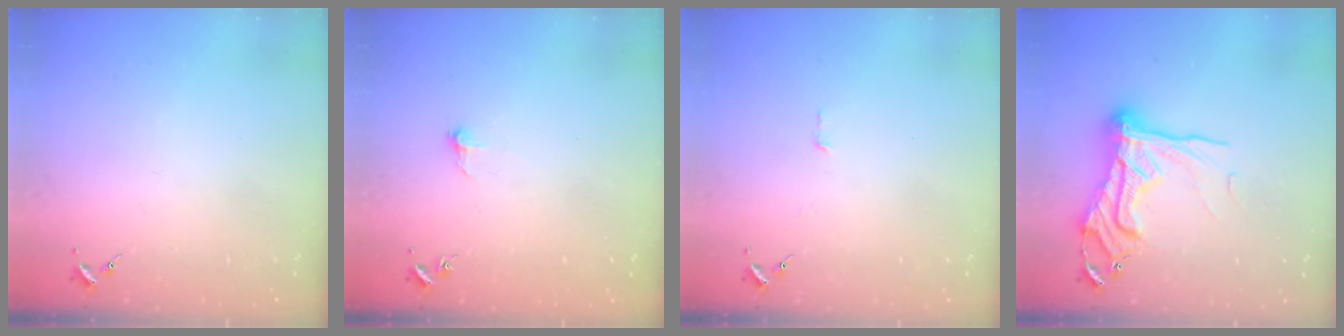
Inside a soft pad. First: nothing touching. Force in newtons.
{"total": 4.1, "press": 4.0, "slide": 0.3}
{"total": 2.8, "press": 2.8, "slide": 0.2}
{"total": 17.8, "press": 17.7, "slide": 1.2}